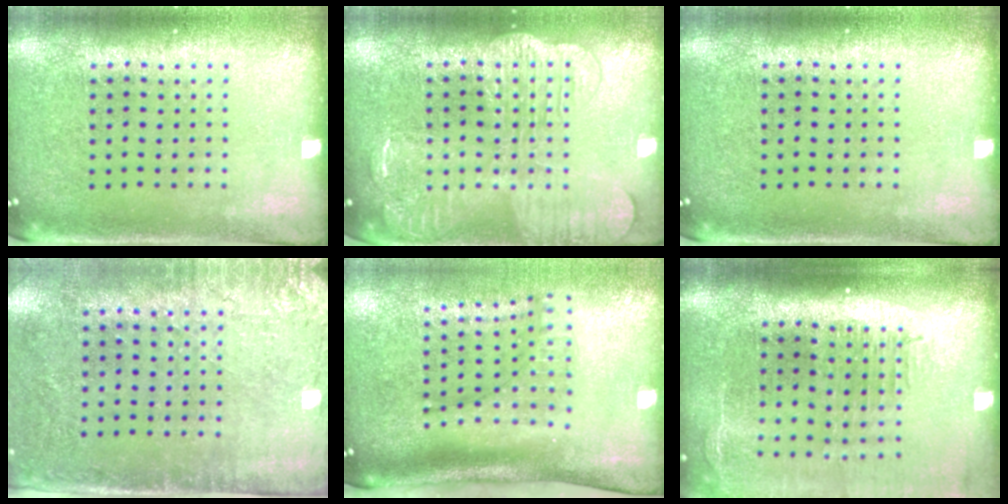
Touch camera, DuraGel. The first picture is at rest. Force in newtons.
{"total": 3.9, "press": 3.9, "slide": 0.5}
{"total": 0.0}
{"total": 2.8, "press": 2.3, "slide": 1.6}
{"total": 2.2, "press": 1.5, "slide": 1.6}
{"total": 2.5, "press": 2.0, "slide": 1.5}